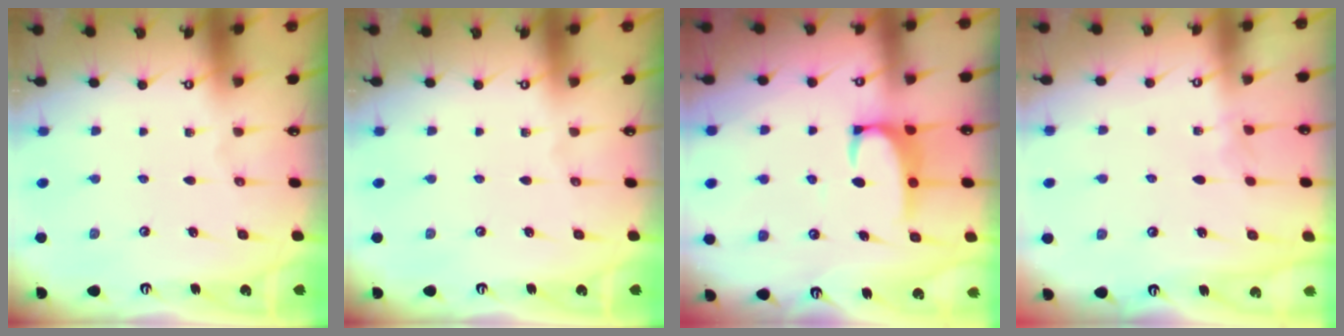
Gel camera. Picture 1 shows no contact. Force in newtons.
{"total": 0.0}
{"total": 3.0, "press": 2.9, "slide": 0.8}
{"total": 2.7, "press": 2.7, "slide": 0.3}